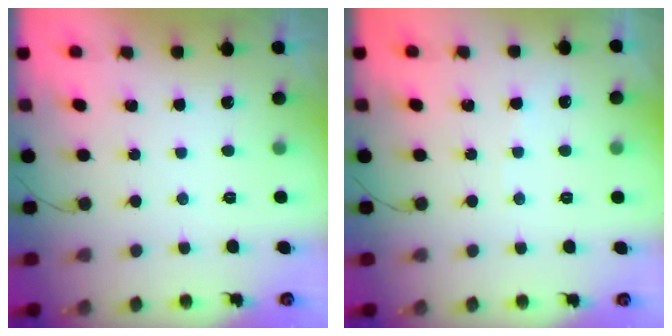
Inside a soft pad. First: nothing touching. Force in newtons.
{"total": 2.7, "press": 2.6, "slide": 0.4}